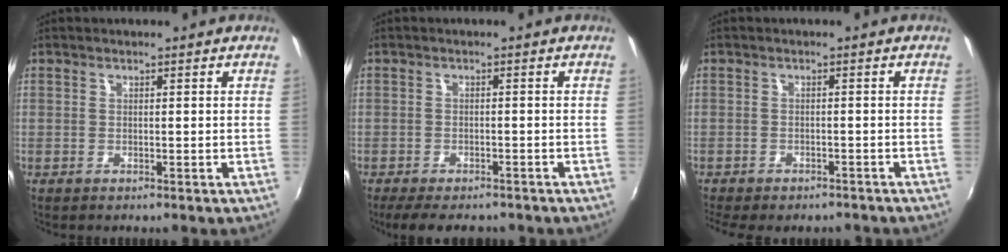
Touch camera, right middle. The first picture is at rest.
{"total": 7.9, "force": [-6.4, 2.6, 3.9], "torque": [-0.088, -0.021, -0.099]}
{"total": 7.9, "force": [-6.5, 2.6, 3.6], "torque": [-0.085, -0.028, -0.092]}